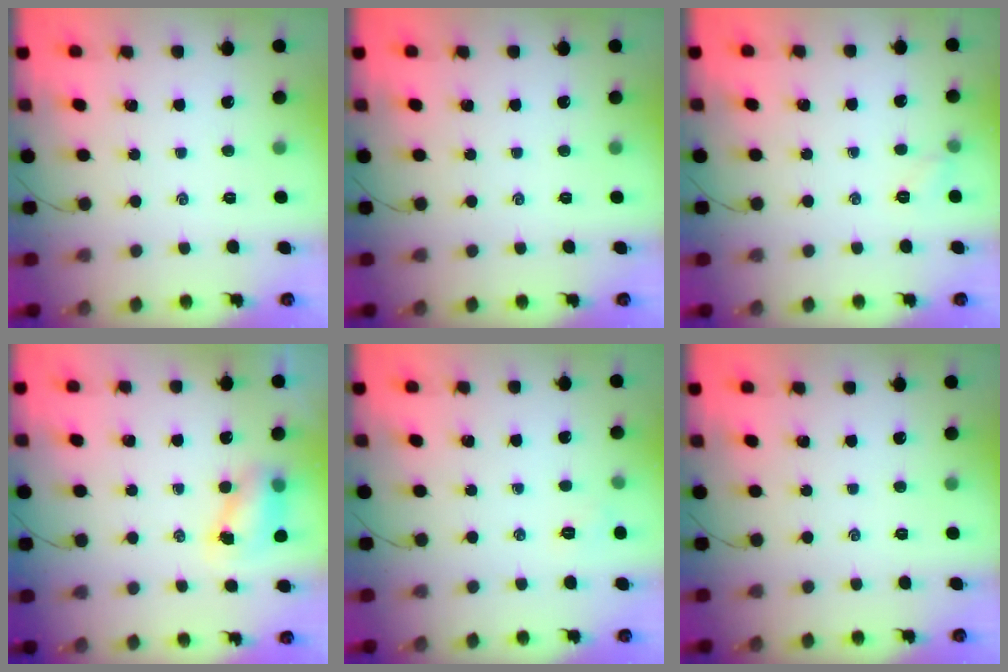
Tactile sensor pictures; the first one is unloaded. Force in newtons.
{"total": 0.0}
{"total": 5.2, "press": 5.0, "slide": 1.5}
{"total": 6.7, "press": 6.6, "slide": 1.1}
{"total": 4.3, "press": 4.2, "slide": 1.0}
{"total": 0.0}